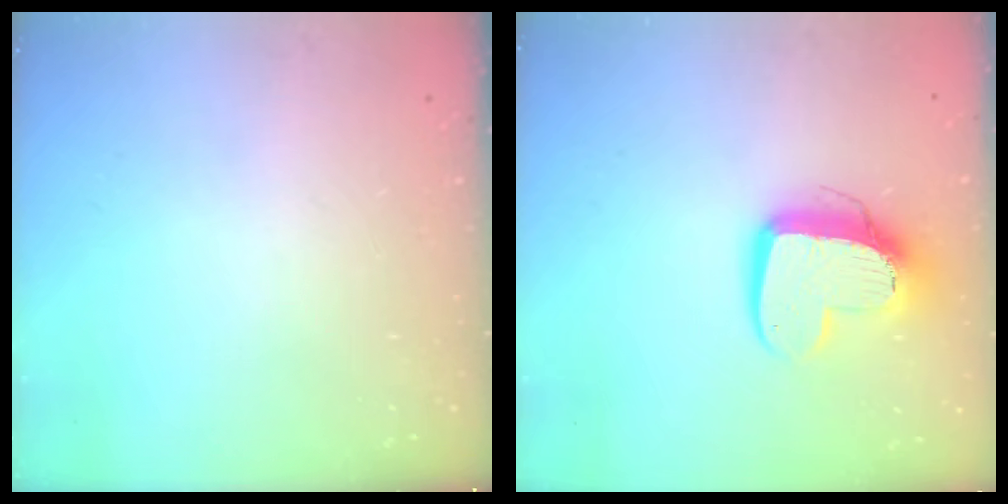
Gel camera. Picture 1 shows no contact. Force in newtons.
{"total": 13.3, "press": 13.2, "slide": 1.2}